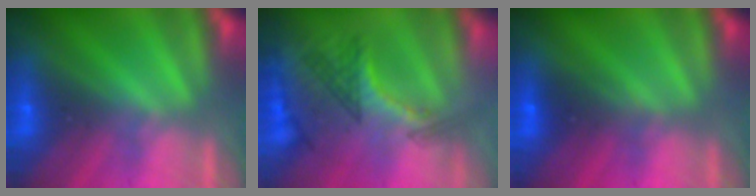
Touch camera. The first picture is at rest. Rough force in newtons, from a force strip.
{"total": 2.9}
{"total": 2.6}